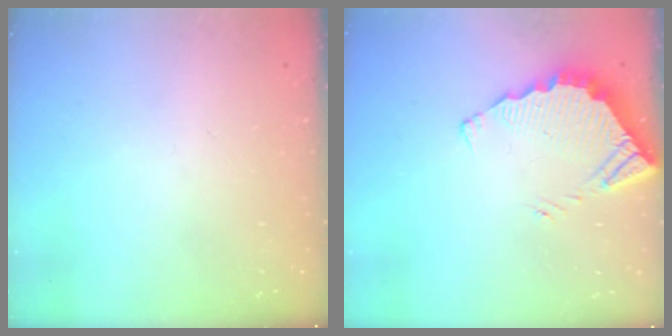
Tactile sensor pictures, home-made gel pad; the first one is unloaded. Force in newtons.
{"total": 4.5, "press": 4.5, "slide": 0.2}